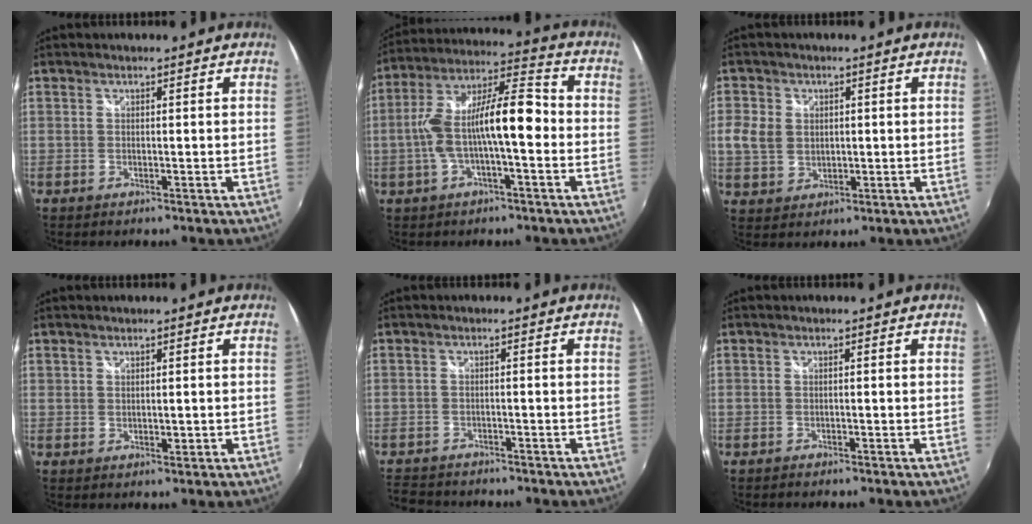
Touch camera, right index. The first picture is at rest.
{"total": 13.6, "force": [-2.2, 3.5, 12.9], "torque": [-0.241, 0.021, -0.038]}
{"total": 6.3, "force": [0.5, 5.3, 3.4], "torque": [-0.079, 0.005, 0.012]}
{"total": 1.1, "force": [0.2, 0.6, 0.9], "torque": [-0.013, -0.001, 0.004]}
{"total": 6.9, "force": [-6.3, 2.3, 1.4], "torque": [-0.055, -0.007, -0.107]}
{"total": 1.2, "force": [-1.1, 0.1, 0.4], "torque": [-0.010, -0.006, -0.018]}